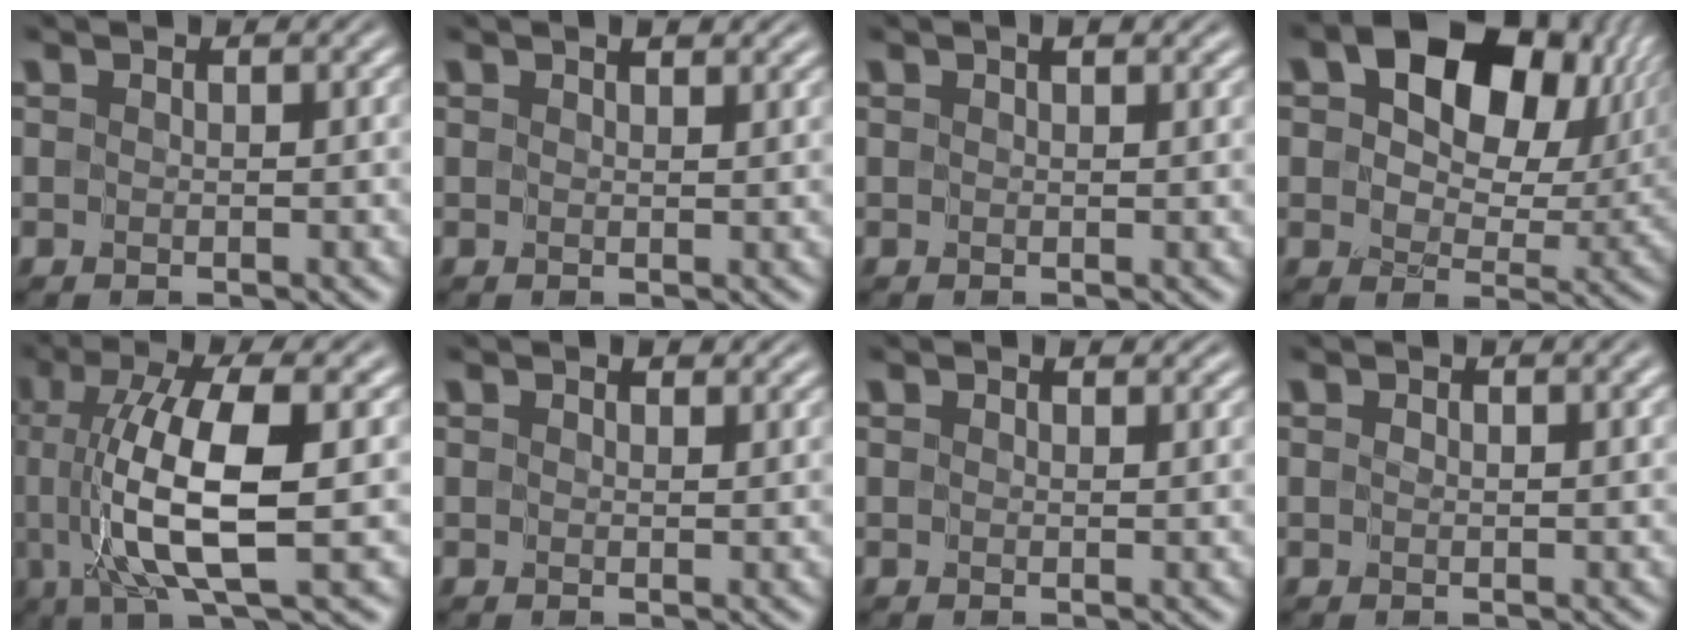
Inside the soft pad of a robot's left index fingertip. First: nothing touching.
{"total": 1.5, "force": [1.0, 0.6, 0.9], "torque": [-0.008, 0.002, 0.016]}
{"total": 1.3, "force": [0.6, 0.5, 1.0], "torque": [-0.009, 0.002, 0.009]}
{"total": 12.5, "force": [4.0, 7.9, 8.7], "torque": [-0.133, 0.003, 0.070]}
{"total": 9.3, "force": [-0.6, 2.2, 9.0], "torque": [-0.160, 0.001, -0.005]}
{"total": 1.9, "force": [1.3, 1.0, 1.0], "torque": [-0.010, 0.003, 0.015]}
{"total": 1.5, "force": [1.1, 0.6, 0.8], "torque": [-0.005, 0.000, 0.015]}
{"total": 1.0, "force": [0.6, 0.1, 0.8], "torque": [-0.004, -0.002, 0.012]}